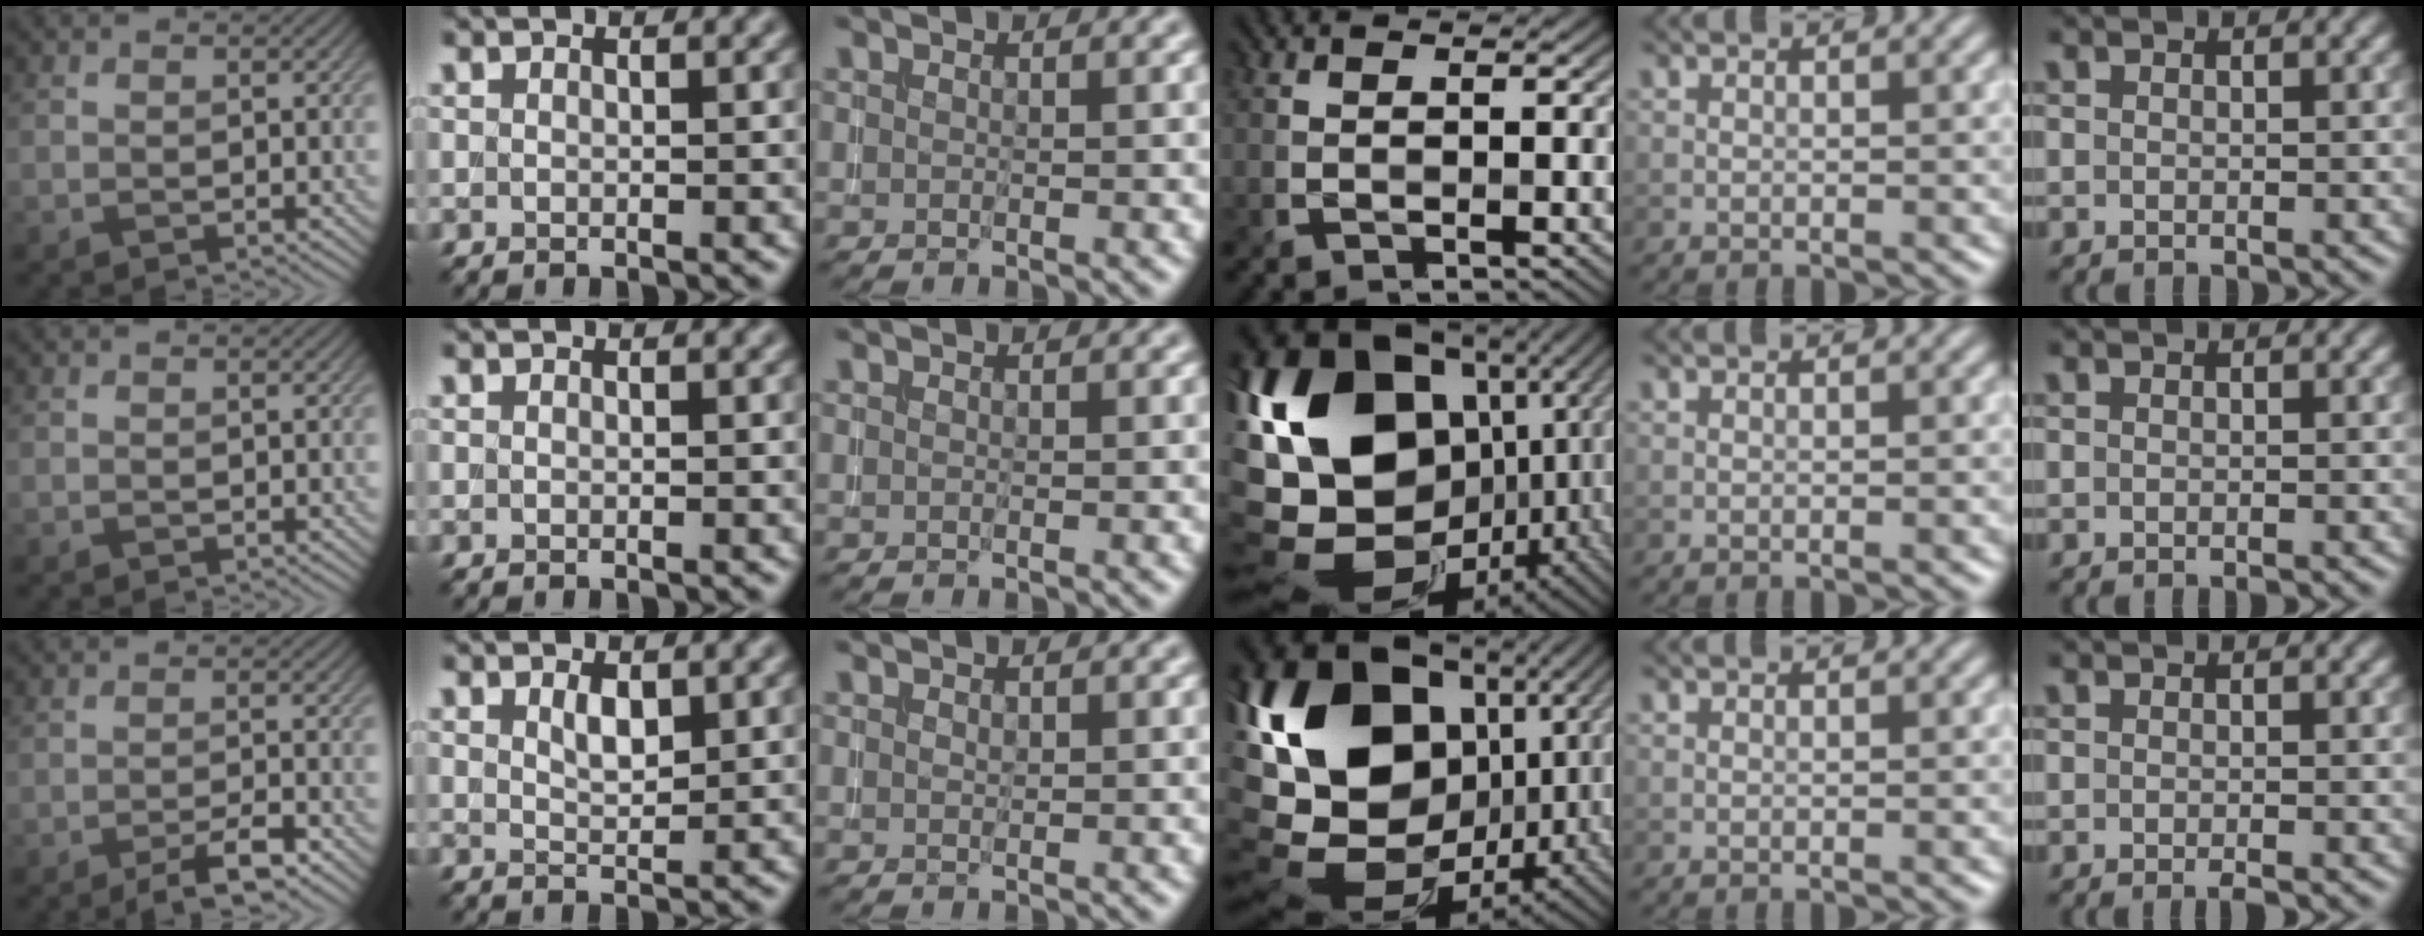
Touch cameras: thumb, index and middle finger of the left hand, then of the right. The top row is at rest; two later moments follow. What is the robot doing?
{"motion": "extract", "object": "backpack"}